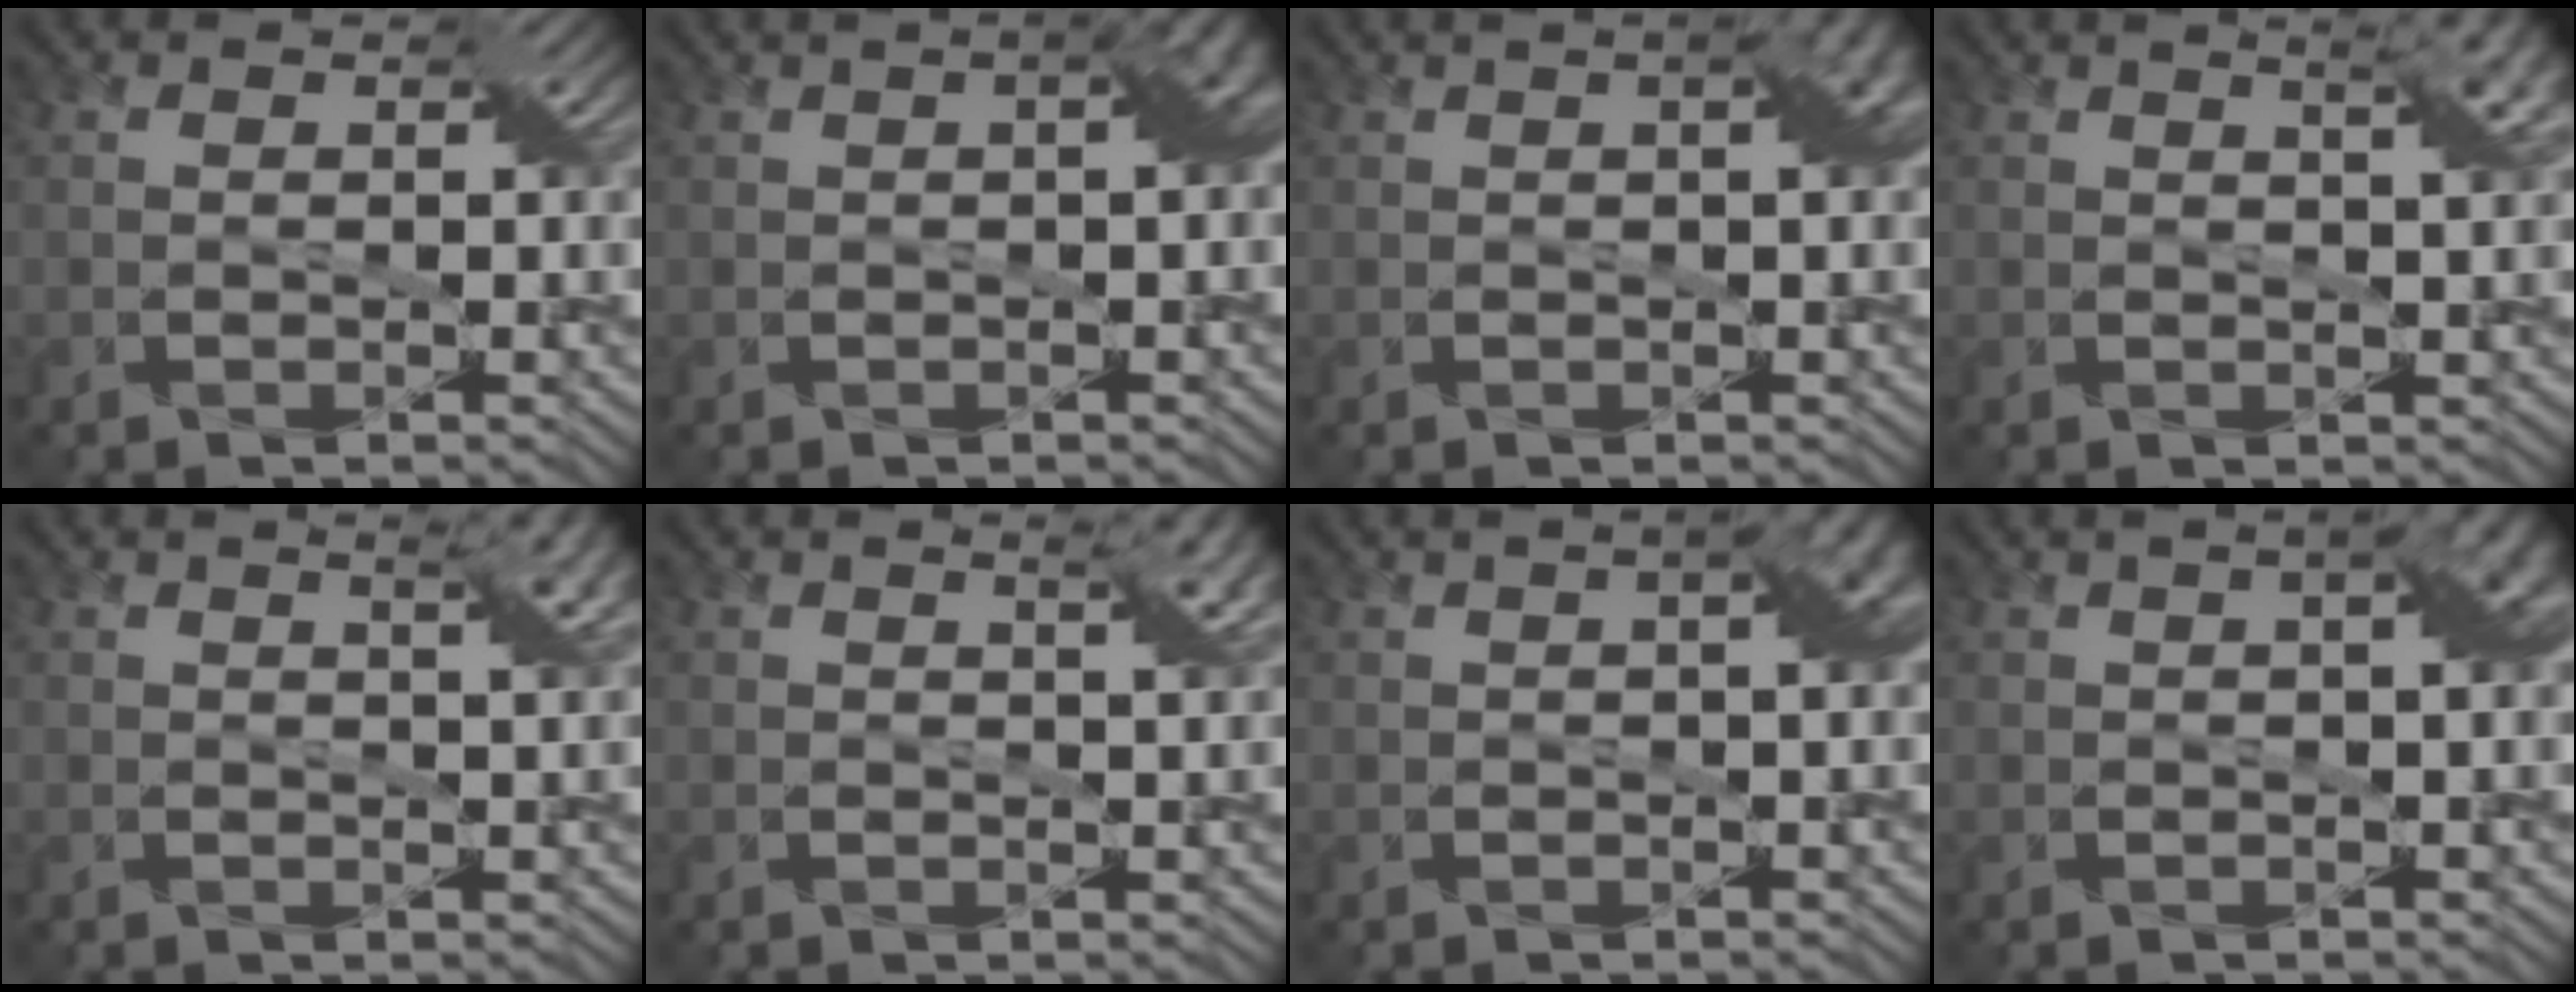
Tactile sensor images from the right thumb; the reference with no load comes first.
{"total": 3.5, "force": [0.4, 1.0, 3.3], "torque": [-0.039, 0.015, 0.009]}
{"total": 3.0, "force": [0.6, 0.6, 2.8], "torque": [-0.037, 0.017, 0.007]}
{"total": 4.8, "force": [2.4, 1.2, 4.0], "torque": [-0.049, 0.019, 0.021]}
{"total": 3.9, "force": [2.0, 0.8, 3.3], "torque": [-0.048, 0.012, 0.021]}
{"total": 3.2, "force": [1.7, 0.6, 2.7], "torque": [-0.041, 0.007, 0.022]}
{"total": 4.0, "force": [0.8, 1.1, 3.7], "torque": [-0.041, 0.020, 0.009]}
{"total": 4.4, "force": [1.0, 1.3, 4.1], "torque": [-0.042, 0.023, 0.008]}